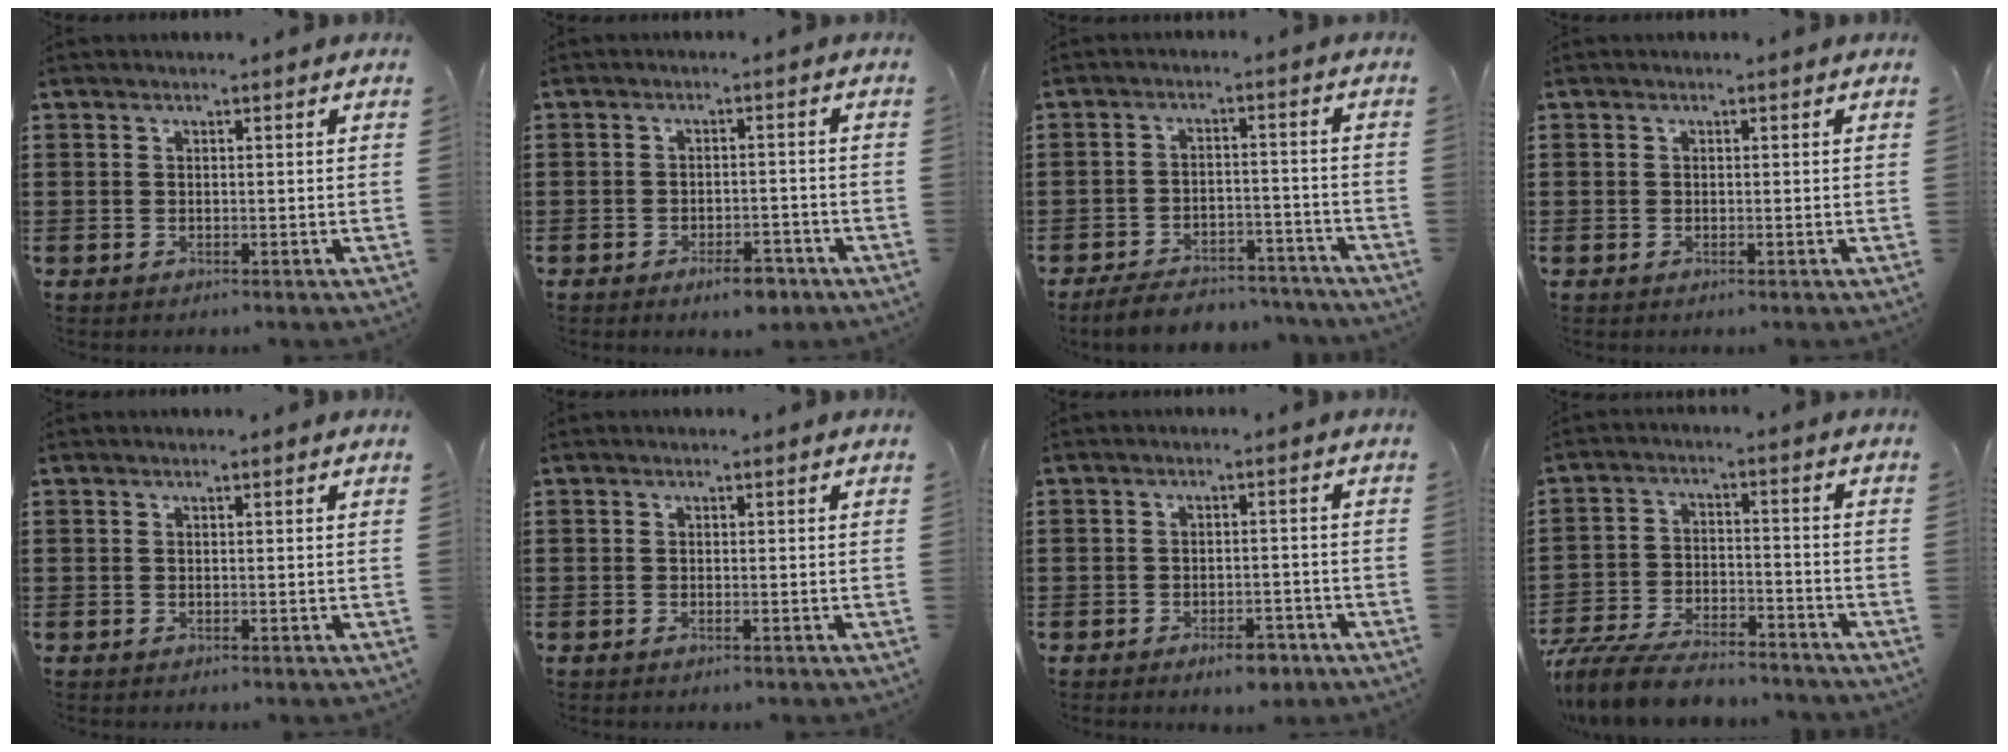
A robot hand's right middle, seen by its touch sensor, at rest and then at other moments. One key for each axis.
{"total": 3.5, "fx": -3.0, "fy": 1.4, "fz": 1.3, "tx": -0.020, "ty": 0.010, "tz": -0.057}
{"total": 5.7, "fx": -5.4, "fy": 1.0, "fz": 1.4, "tx": -0.024, "ty": 0.008, "tz": -0.106}
{"total": 0.0}
{"total": 0.0}
{"total": 0.0}
{"total": 3.4, "fx": -2.8, "fy": 1.5, "fz": 1.2, "tx": -0.019, "ty": 0.008, "tz": -0.054}
{"total": 8.2, "fx": -7.7, "fy": 1.4, "fz": 2.6, "tx": -0.057, "ty": 0.011, "tz": -0.148}